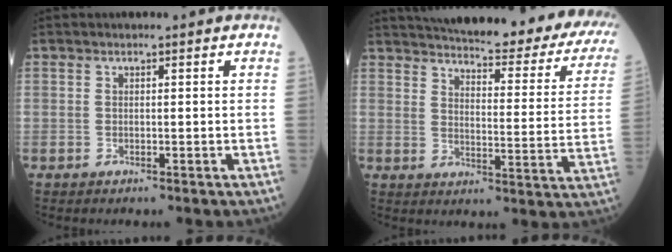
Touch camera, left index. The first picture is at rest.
{"total": 31.4, "force": [27.2, 5.7, 14.7], "torque": [-0.214, -0.076, 0.312]}